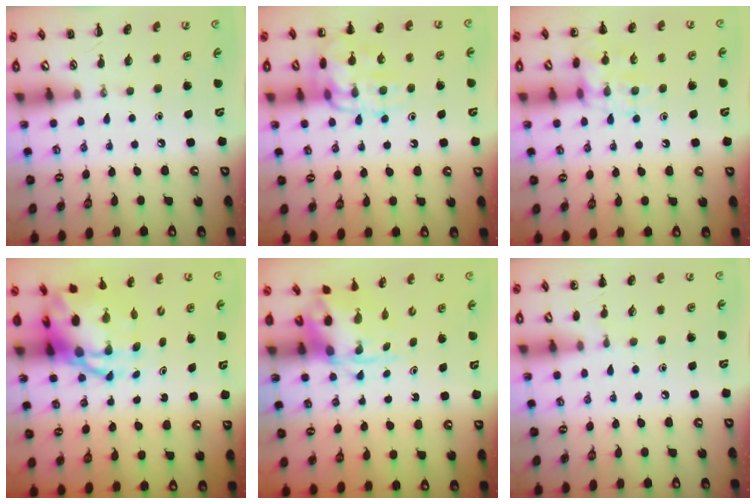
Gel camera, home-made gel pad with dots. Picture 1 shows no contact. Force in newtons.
{"total": 15.5, "press": 15.5, "slide": 0.2}
{"total": 15.7, "press": 15.6, "slide": 2.0}
{"total": 8.4, "press": 8.1, "slide": 2.2}
{"total": 4.0, "press": 3.9, "slide": 0.9}
{"total": 5.1, "press": 4.9, "slide": 1.6}